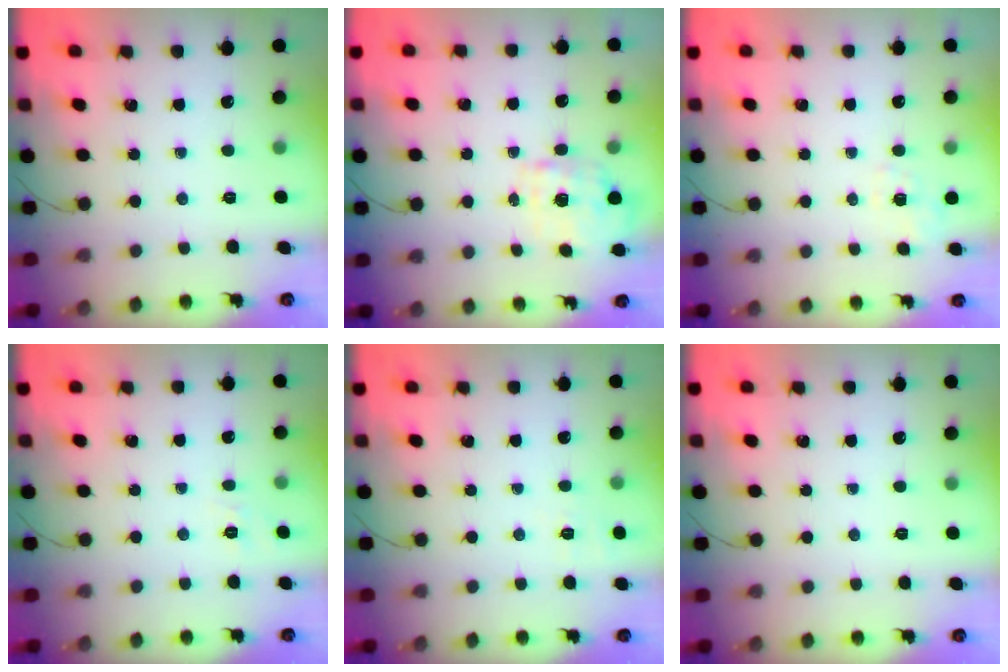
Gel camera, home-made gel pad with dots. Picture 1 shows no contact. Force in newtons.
{"total": 1.7, "press": 1.6, "slide": 0.6}
{"total": 2.3, "press": 1.6, "slide": 1.6}
{"total": 1.9, "press": 1.3, "slide": 1.4}
{"total": 3.0, "press": 2.4, "slide": 1.8}
{"total": 0.0}